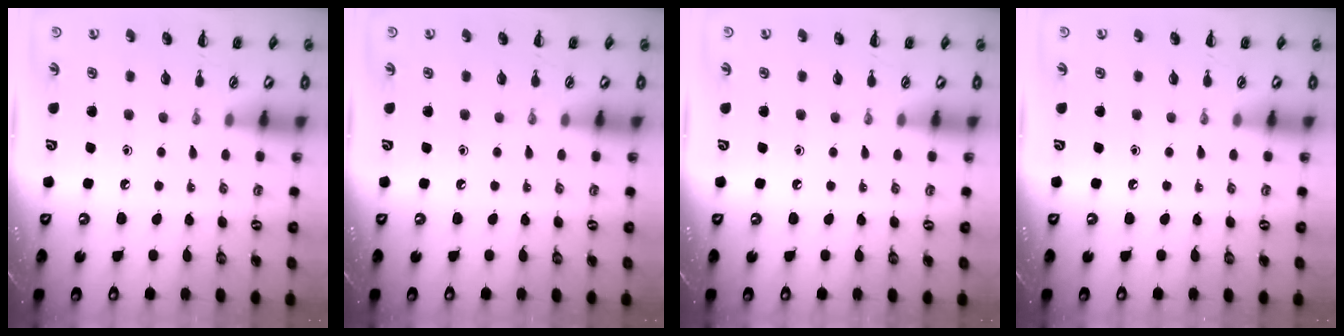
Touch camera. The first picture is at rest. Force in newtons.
{"total": 0.0}
{"total": 0.0}
{"total": 0.0}